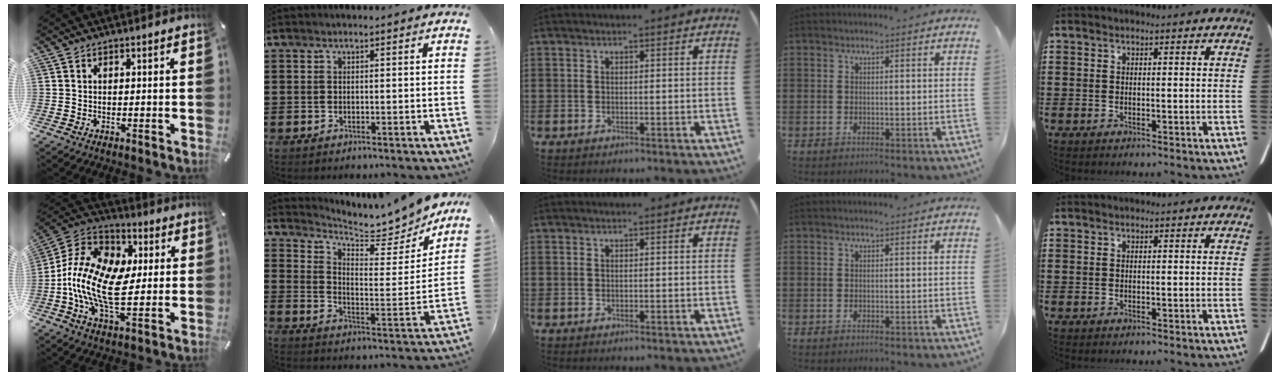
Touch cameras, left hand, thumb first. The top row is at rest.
{"thumb": {"total": 16.1, "force": [-1.4, 10.0, 12.6], "torque": [-0.290, -0.001, -0.031]}, "index": {"total": 7.4, "force": [7.2, 0.7, 1.6], "torque": [-0.043, -0.064, 0.123]}}